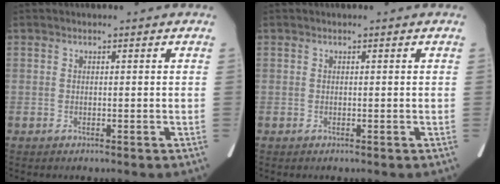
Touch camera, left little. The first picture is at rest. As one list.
[{"total": 0.0}]